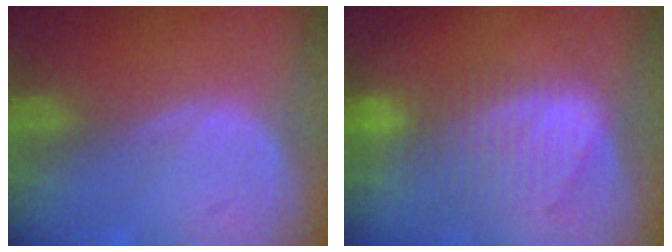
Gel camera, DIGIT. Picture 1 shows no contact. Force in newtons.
{"total": 9.2, "press": 8.1, "slide": 4.3}